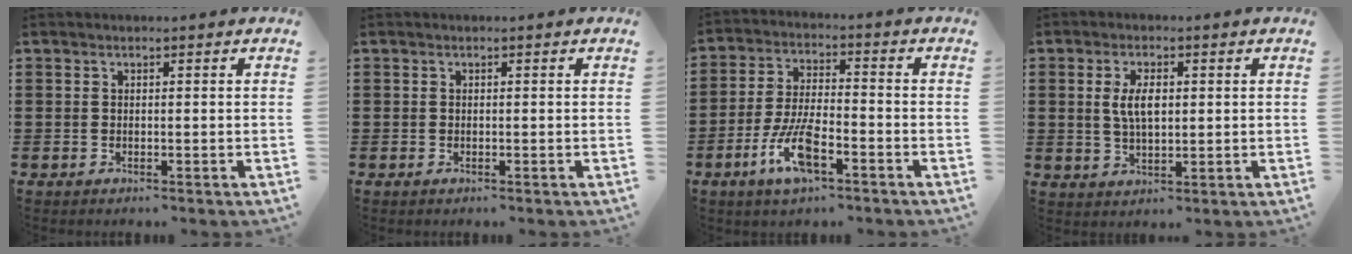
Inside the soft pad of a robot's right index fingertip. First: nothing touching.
{"total": 0.0}
{"total": 8.8, "force": [-4.2, 2.8, 7.2], "torque": [-0.166, -0.009, -0.082]}
{"total": 4.8, "force": [0.7, 2.1, 4.3], "torque": [-0.079, 0.006, 0.008]}